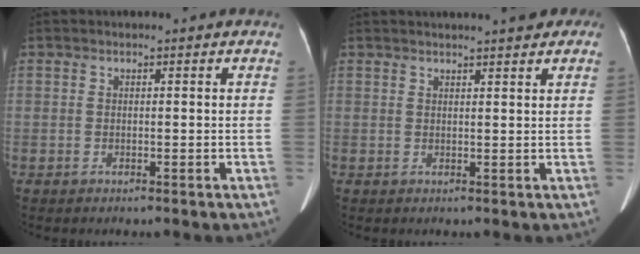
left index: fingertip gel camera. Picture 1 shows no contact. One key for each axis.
{"total": 6.6, "fx": 5.4, "fy": 1.0, "fz": 3.6, "tx": -0.048, "ty": 0.023, "tz": 0.061}